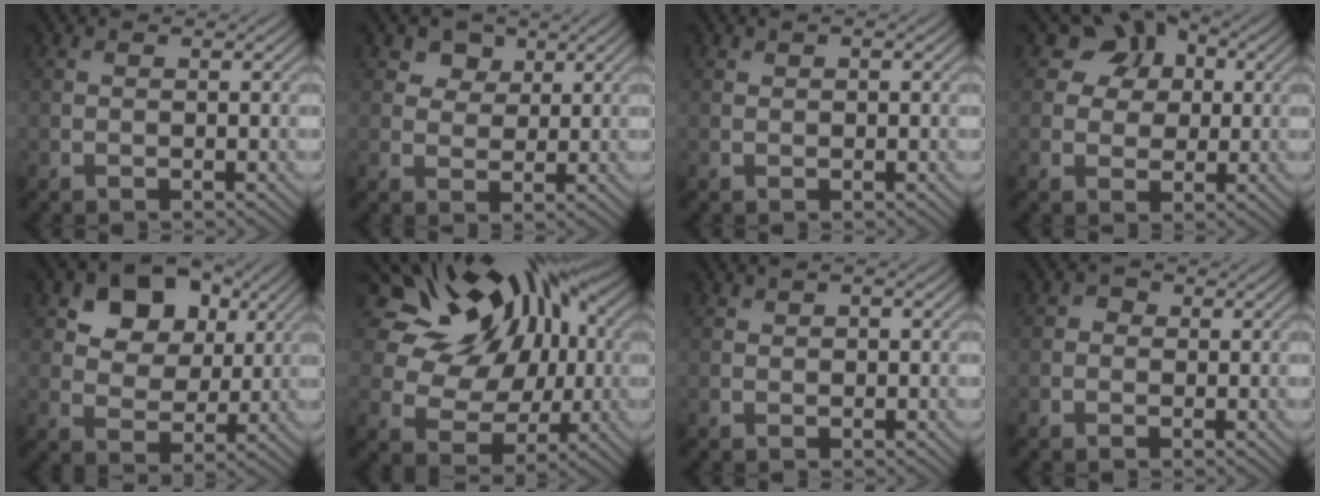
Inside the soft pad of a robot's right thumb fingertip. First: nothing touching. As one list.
[{"total": 3.1, "force": [1.8, 2.3, 1.1], "torque": [-0.023, -0.006, 0.031]}, {"total": 0.8, "force": [0.4, 0.4, 0.6], "torque": [-0.009, 0.002, 0.006]}, {"total": 7.0, "force": [2.4, 5.9, 2.9], "torque": [-0.062, 0.013, 0.028]}, {"total": 10.1, "force": [4.8, 6.9, 5.6], "torque": [-0.111, 0.002, 0.075]}, {"total": 15.1, "force": [5.4, 10.6, 9.3], "torque": [-0.182, 0.038, 0.086]}, {"total": 1.1, "force": [0.5, 0.6, 0.8], "torque": [-0.015, 0.003, 0.010]}, {"total": 1.0, "force": [-0.1, 1.0, 0.4], "torque": [-0.004, -0.003, -0.006]}]